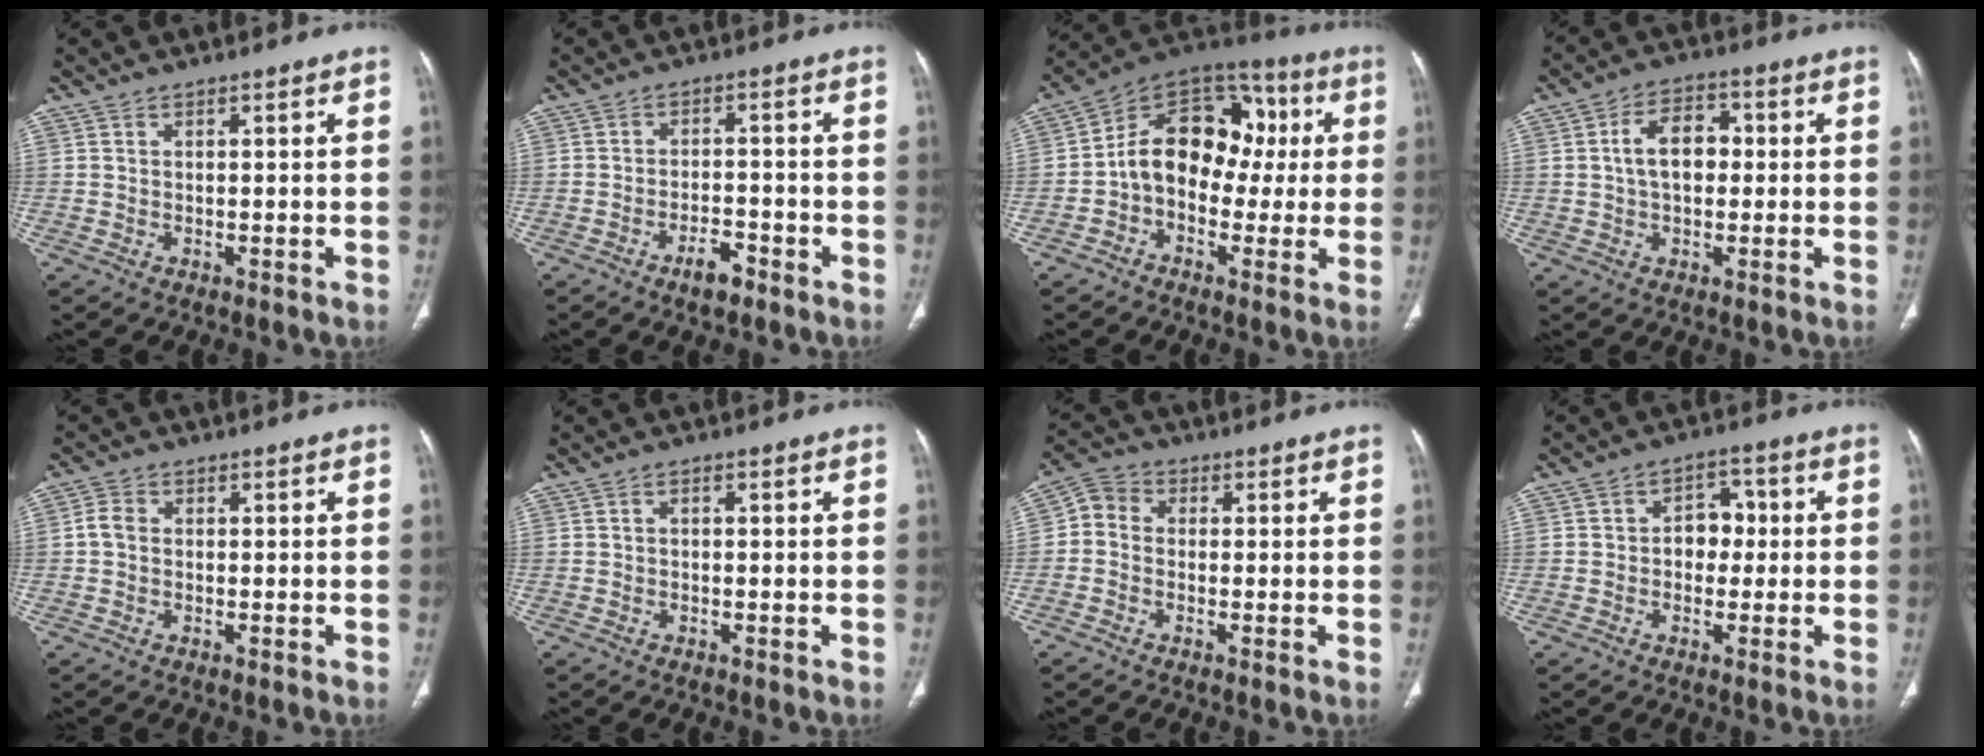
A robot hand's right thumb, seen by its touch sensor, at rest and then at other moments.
{"total": 4.1, "force": [-2.8, 1.6, 2.5], "torque": [-0.040, 0.019, -0.045]}
{"total": 15.8, "force": [-0.2, 11.7, 10.7], "torque": [-0.123, 0.048, -0.020]}
{"total": 7.8, "force": [0.6, 5.1, 5.9], "torque": [-0.090, 0.021, 0.002]}
{"total": 2.5, "force": [-0.2, 1.9, 1.6], "torque": [-0.030, 0.006, -0.011]}
{"total": 0.6, "force": [-0.1, 0.3, 0.4], "torque": [-0.006, 0.001, -0.006]}
{"total": 4.5, "force": [-0.3, 3.8, 2.4], "torque": [-0.036, 0.014, -0.025]}
{"total": 5.7, "force": [-0.2, 4.3, 3.7], "torque": [-0.020, 0.019, -0.010]}